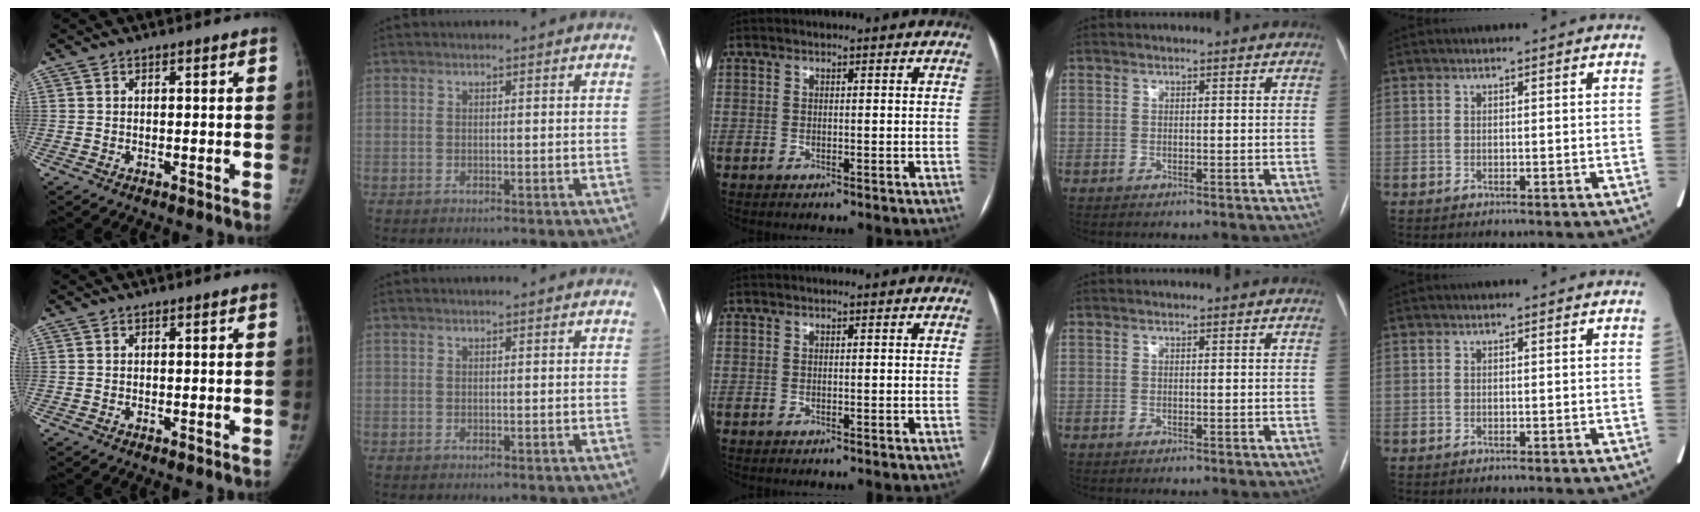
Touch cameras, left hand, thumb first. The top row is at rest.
{}